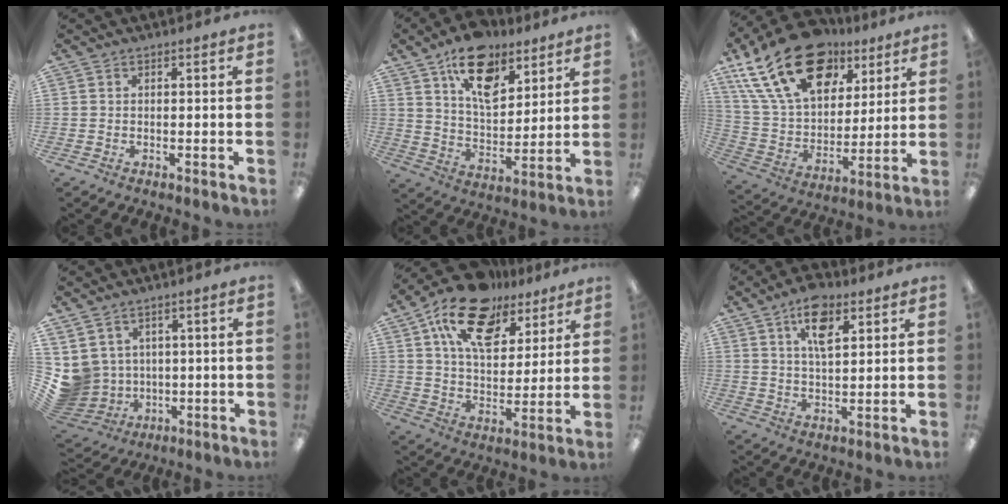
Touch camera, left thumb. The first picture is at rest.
{"total": 16.1, "force": [10.4, 8.5, 8.9], "torque": [-0.137, -0.046, 0.184]}
{"total": 25.2, "force": [13.7, 15.4, 14.4], "torque": [-0.269, -0.063, 0.248]}
{"total": 7.0, "force": [2.2, 6.6, 0.9], "torque": [-0.073, -0.025, 0.049]}
{"total": 18.2, "force": [11.7, 9.9, 9.8], "torque": [-0.181, -0.053, 0.211]}
{"total": 9.9, "force": [5.4, 4.8, 6.8], "torque": [-0.112, -0.010, 0.092]}